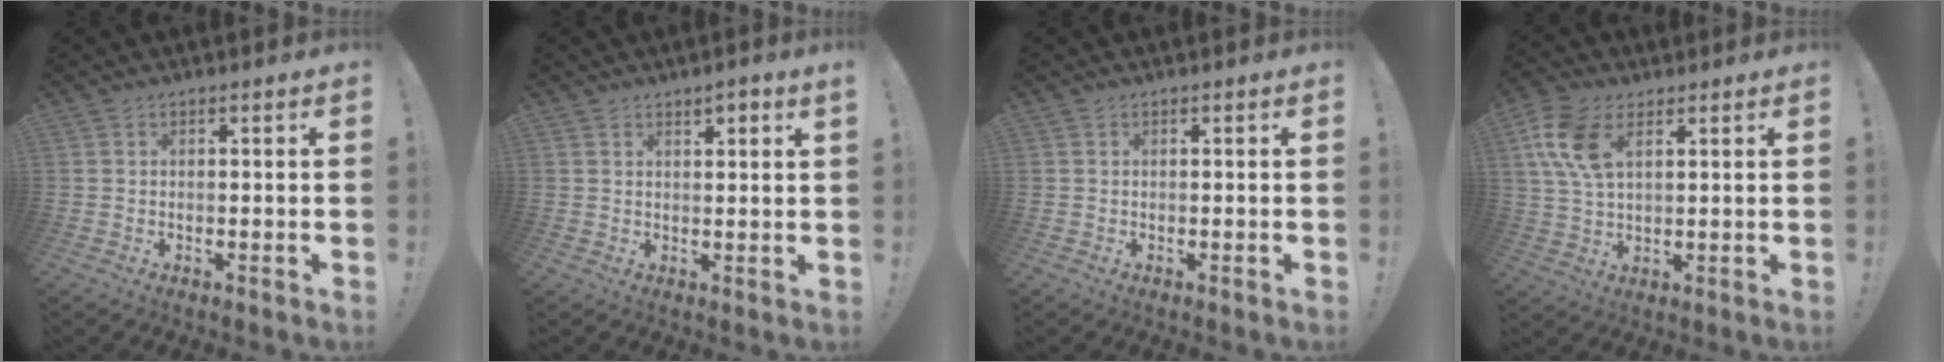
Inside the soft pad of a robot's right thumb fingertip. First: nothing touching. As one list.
[{"total": 2.6, "force": [1.8, 0.3, 1.9], "torque": [-0.022, -0.009, 0.026]}, {"total": 0.0}, {"total": 11.4, "force": [4.5, 6.4, 8.2], "torque": [-0.177, -0.007, 0.086]}]